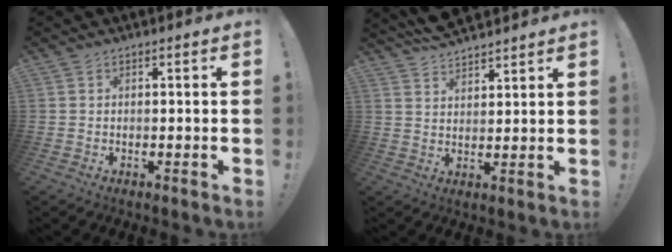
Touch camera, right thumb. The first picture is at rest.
{"total": 5.9, "force": [5.5, 1.5, 1.2], "torque": [-0.028, -0.035, 0.104]}